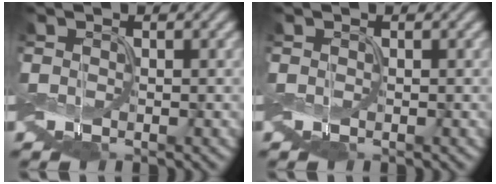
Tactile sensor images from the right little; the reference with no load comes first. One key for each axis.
{"total": 0.0}